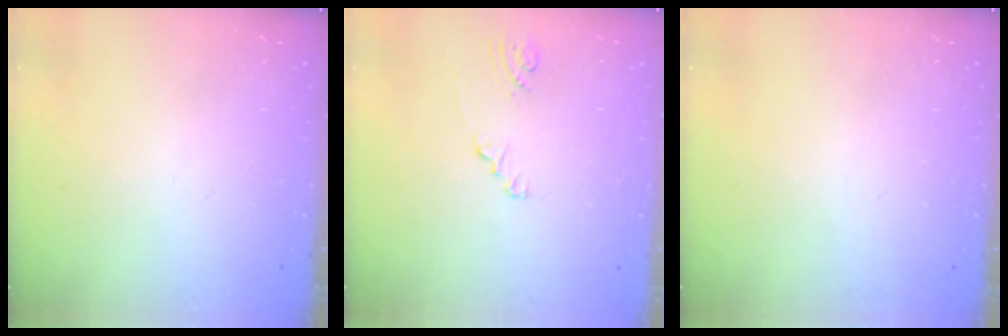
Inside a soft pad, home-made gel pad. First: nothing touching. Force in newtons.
{"total": 1.2, "press": 1.1, "slide": 0.1}
{"total": 0.0}